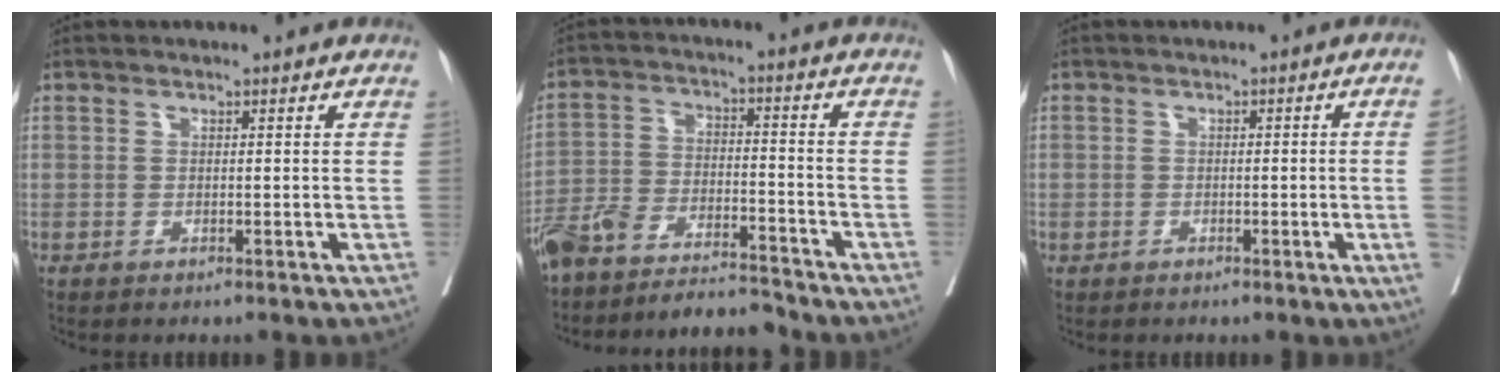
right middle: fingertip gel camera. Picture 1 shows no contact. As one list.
[{"total": 10.9, "force": [-10.4, 1.0, 2.9], "torque": [-0.049, 0.012, -0.182]}, {"total": 2.8, "force": [-0.3, -0.3, 2.8], "torque": [-0.039, 0.004, -0.001]}]